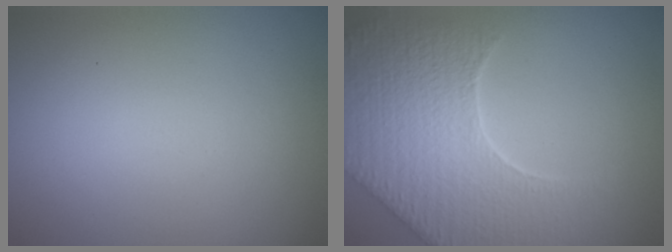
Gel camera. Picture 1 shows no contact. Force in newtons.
{"total": 9.0, "press": 6.4, "slide": 6.3}